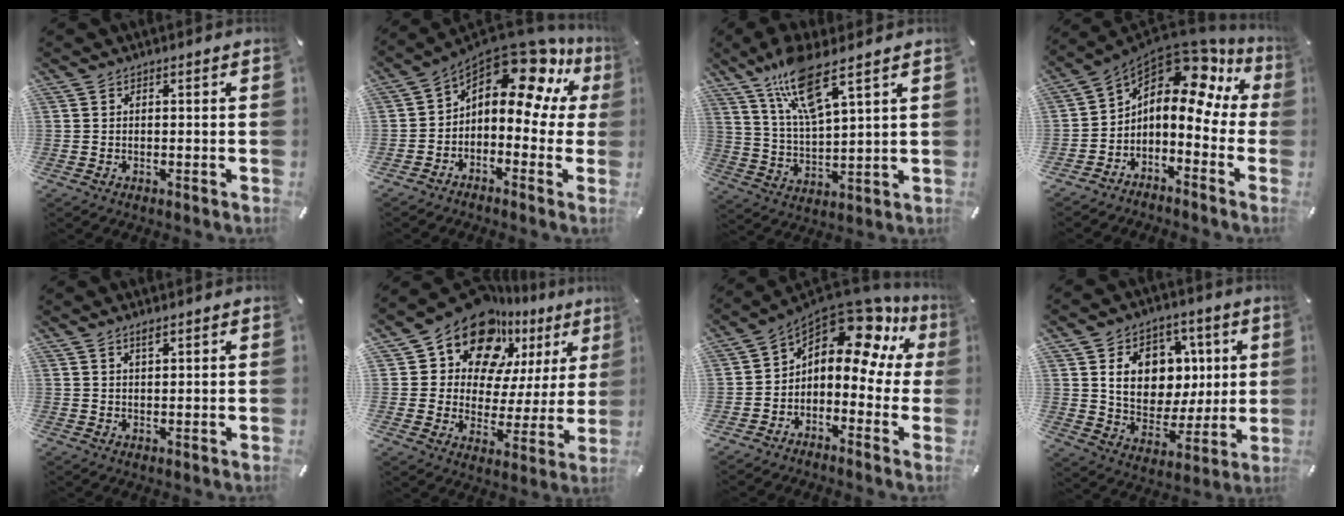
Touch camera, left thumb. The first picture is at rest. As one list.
[{"total": 14.3, "force": [8.3, 7.1, 9.2], "torque": [-0.151, -0.070, 0.136]}, {"total": 12.6, "force": [8.8, 2.9, 8.5], "torque": [-0.177, -0.027, 0.158]}, {"total": 11.6, "force": [6.4, 6.5, 7.2], "torque": [-0.122, -0.063, 0.102]}, {"total": 1.7, "force": [1.3, 0.4, 1.1], "torque": [-0.023, 0.000, 0.023]}, {"total": 16.3, "force": [11.2, 10.4, 5.7], "torque": [-0.095, -0.088, 0.202]}, {"total": 13.1, "force": [7.9, 6.4, 8.3], "torque": [-0.127, -0.070, 0.132]}, {"total": 13.7, "force": [3.9, 11.4, 6.4], "torque": [-0.097, -0.012, 0.079]}]